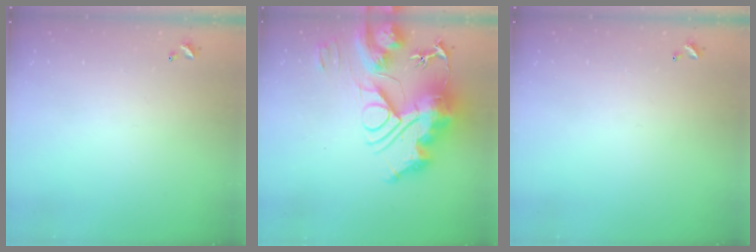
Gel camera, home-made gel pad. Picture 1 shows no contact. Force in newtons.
{"total": 0.5, "press": 0.5, "slide": 0.0}
{"total": 0.0}